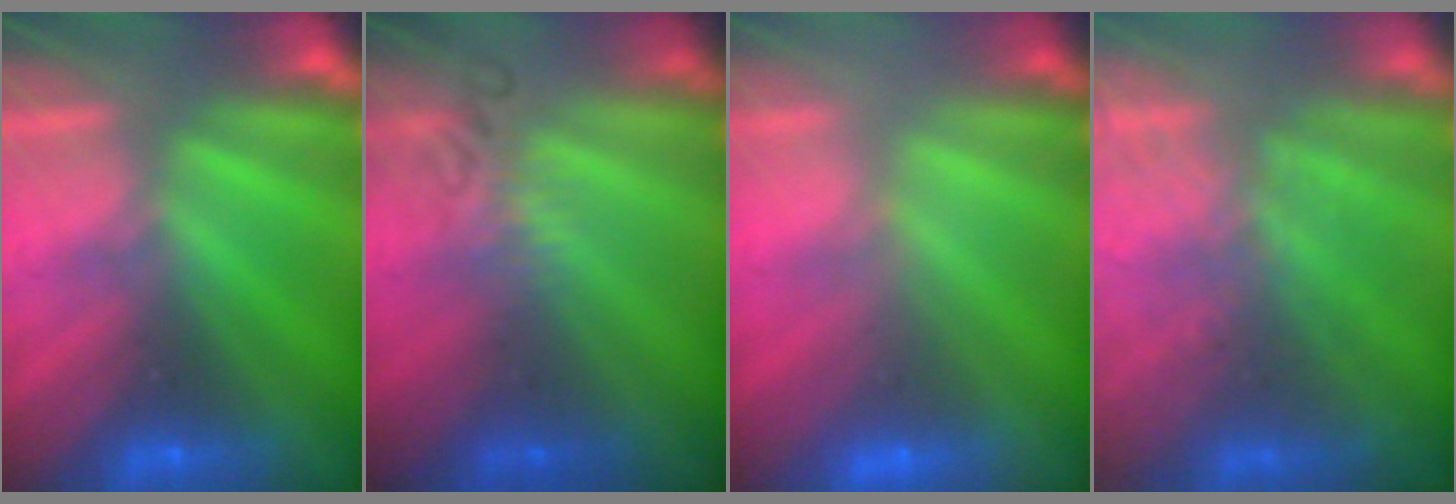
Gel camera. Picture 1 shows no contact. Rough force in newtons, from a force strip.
{"total": 2.4}
{"total": 2.8}
{"total": 9.4}